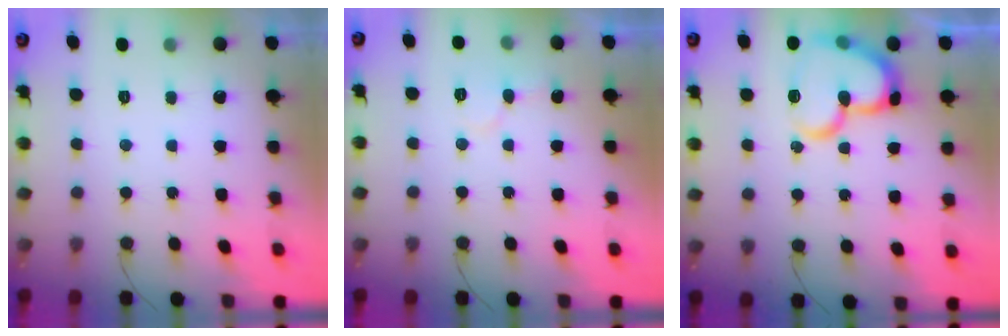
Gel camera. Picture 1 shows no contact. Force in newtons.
{"total": 5.5, "press": 5.5, "slide": 0.5}
{"total": 17.3, "press": 17.2, "slide": 1.6}